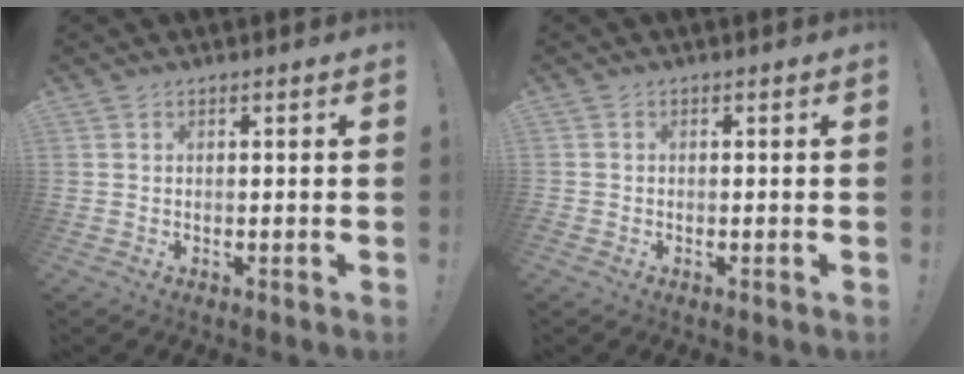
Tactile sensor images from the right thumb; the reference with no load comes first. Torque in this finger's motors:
{"motor_torque": [-0.02, 0.03, 0.22, -0.17, 0.03]}